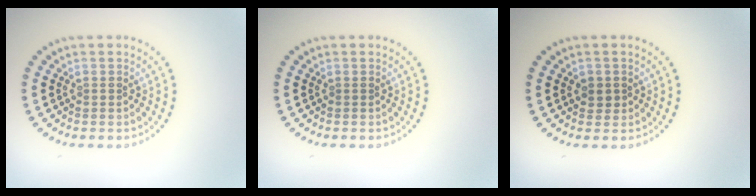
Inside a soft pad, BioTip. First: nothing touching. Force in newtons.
{"total": 0.0}
{"total": 1.4, "press": 1.3, "slide": 0.5}